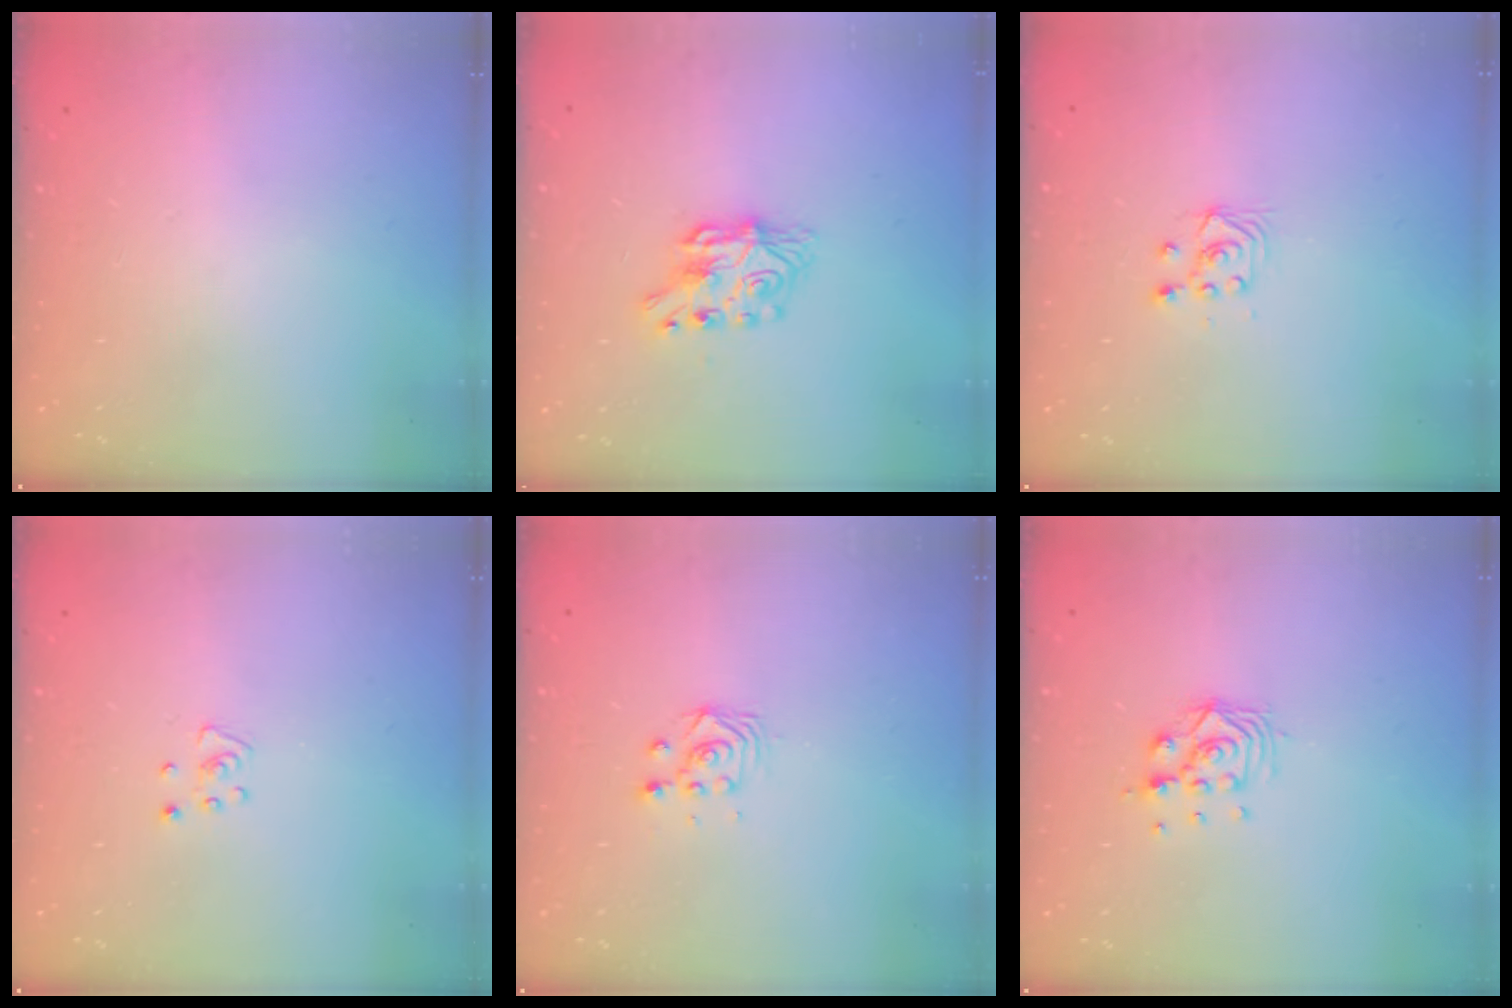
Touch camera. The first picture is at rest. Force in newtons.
{"total": 7.7, "press": 7.7, "slide": 0.7}
{"total": 2.9, "press": 2.7, "slide": 1.0}
{"total": 3.4, "press": 3.4, "slide": 0.3}
{"total": 2.9, "press": 2.9, "slide": 0.4}
{"total": 7.8, "press": 7.8, "slide": 0.6}